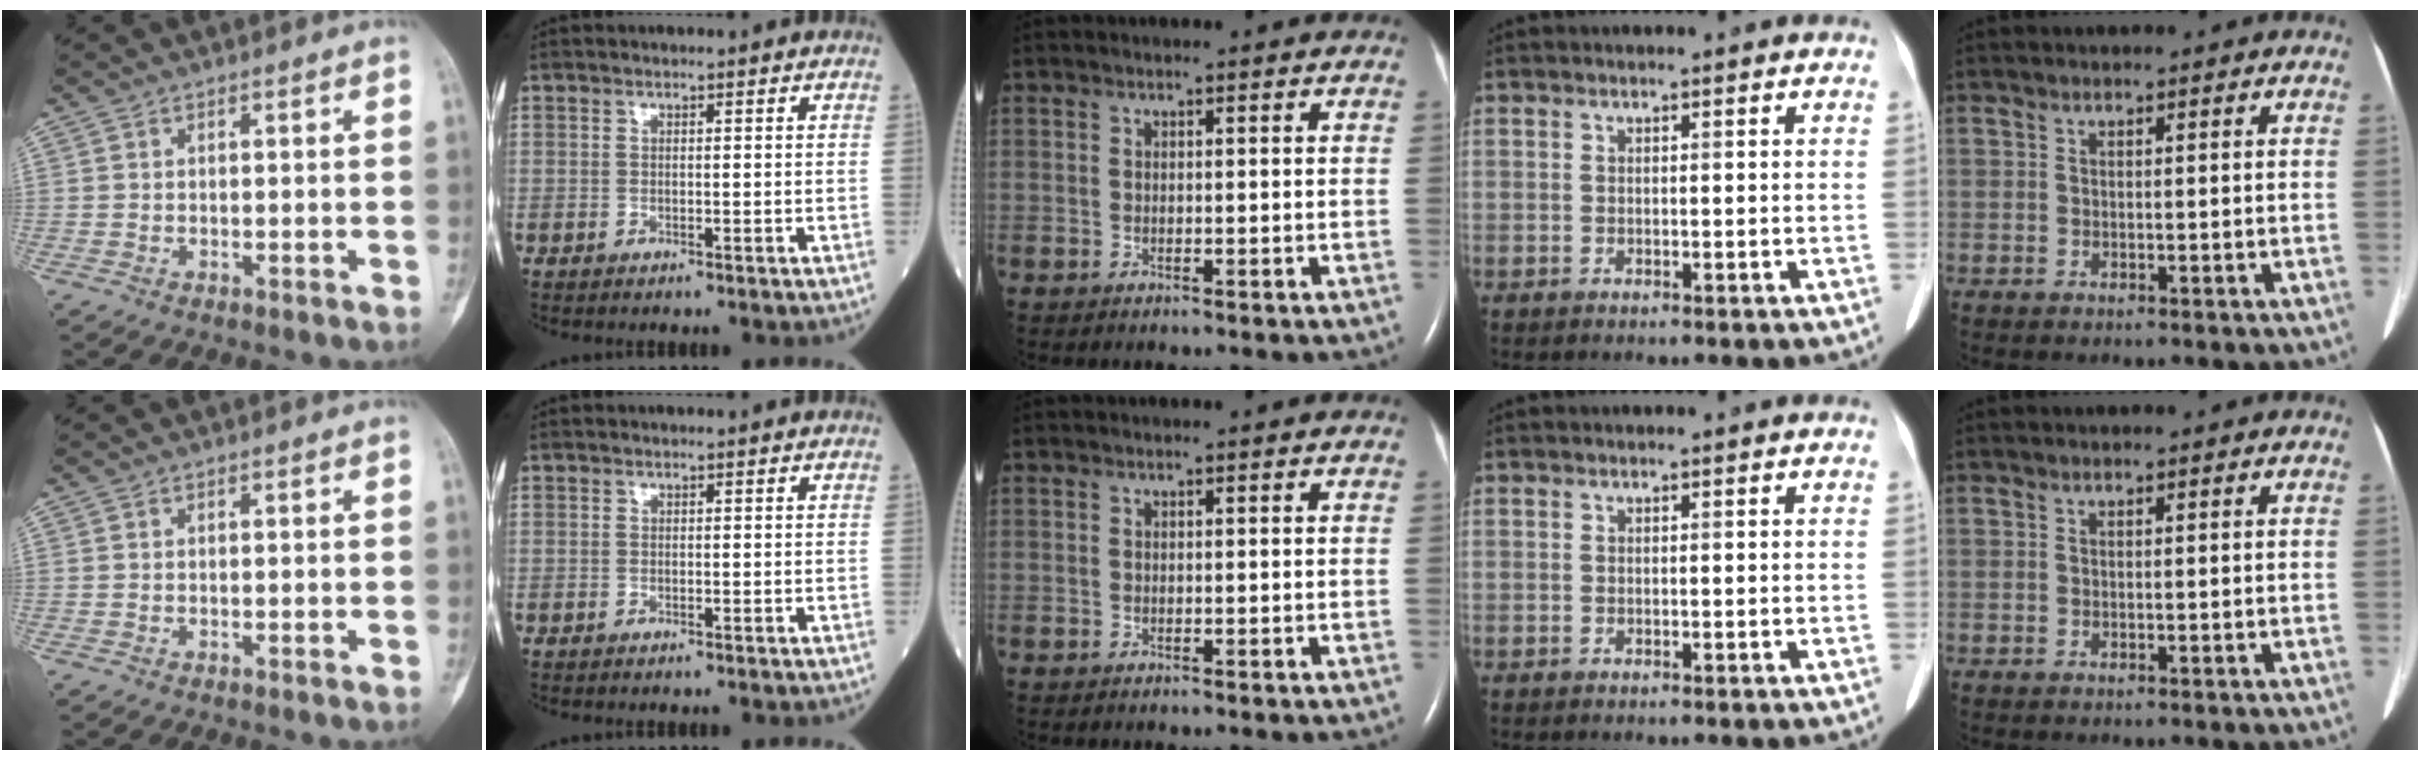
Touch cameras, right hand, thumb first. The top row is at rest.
{}